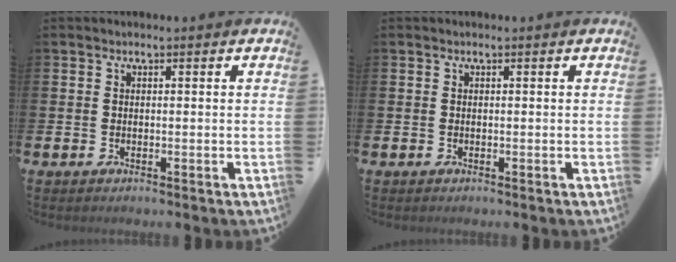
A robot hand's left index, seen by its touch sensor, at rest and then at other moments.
{"total": 0.0}